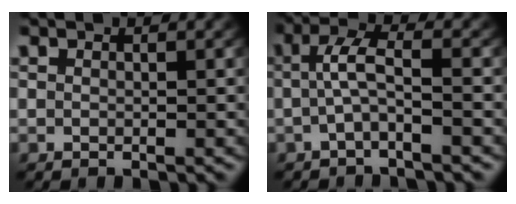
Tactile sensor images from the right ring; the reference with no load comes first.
{"total": 2.8, "force": [-1.1, 0.5, 2.5], "torque": [-0.058, 0.000, -0.017]}